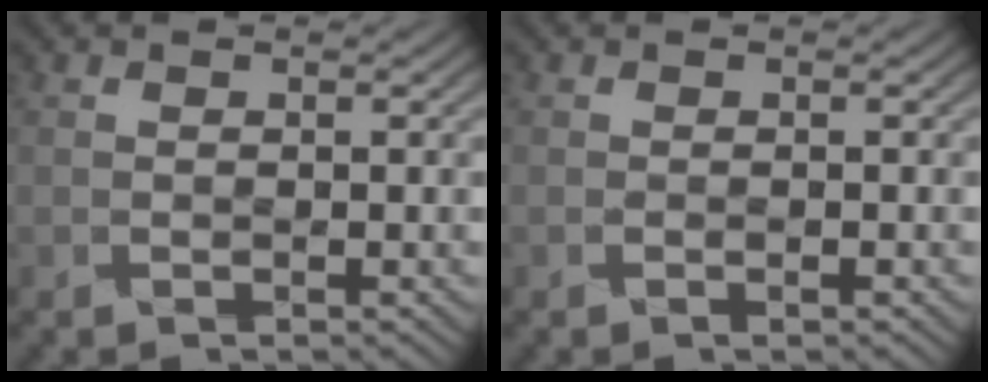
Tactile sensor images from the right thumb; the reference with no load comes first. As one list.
[{"total": 0.0}]